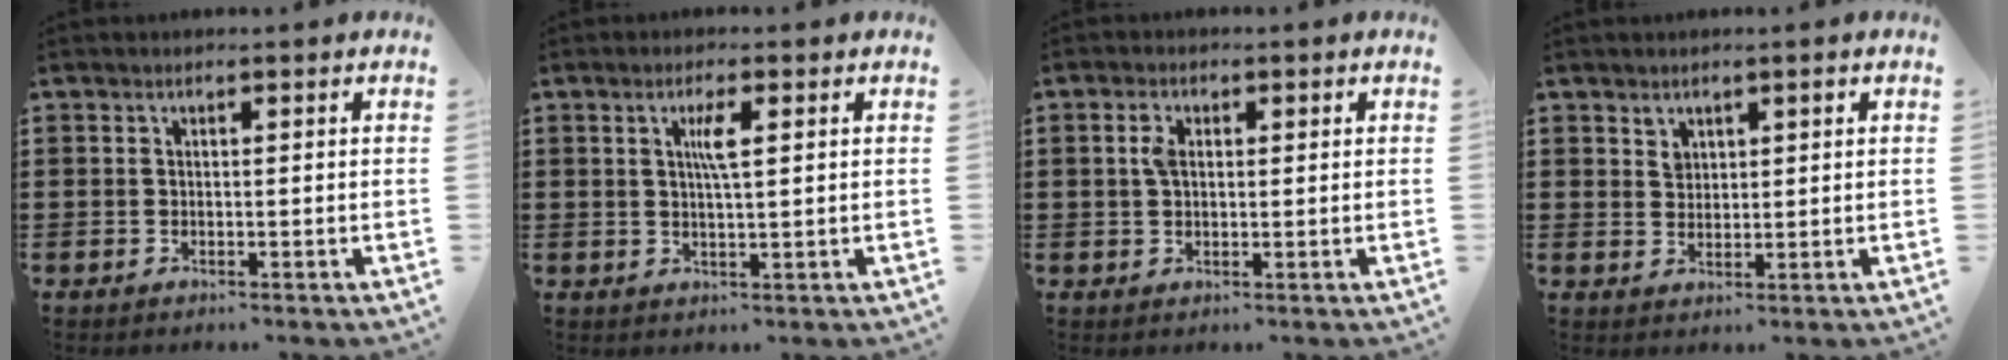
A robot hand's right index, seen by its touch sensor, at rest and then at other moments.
{"total": 3.1, "force": [0.9, 0.5, 2.9], "torque": [-0.061, 0.003, 0.012]}
{"total": 2.9, "force": [0.6, 1.6, 2.4], "torque": [-0.051, 0.009, 0.008]}
{"total": 1.8, "force": [1.2, 1.2, 0.7], "torque": [-0.017, 0.003, 0.024]}